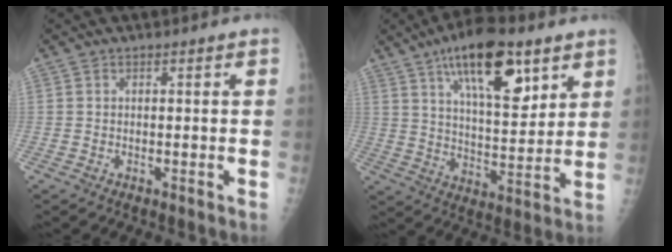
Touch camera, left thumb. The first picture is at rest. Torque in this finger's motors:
{"motor_torque": [2.16, 1.44, 1.64, -1.08, 0.22]}